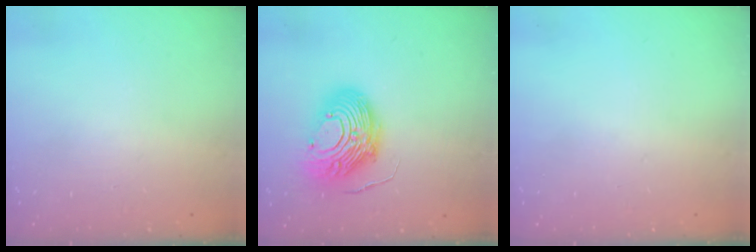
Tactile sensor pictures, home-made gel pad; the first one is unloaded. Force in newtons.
{"total": 14.6, "press": 14.6, "slide": 1.5}
{"total": 0.0}